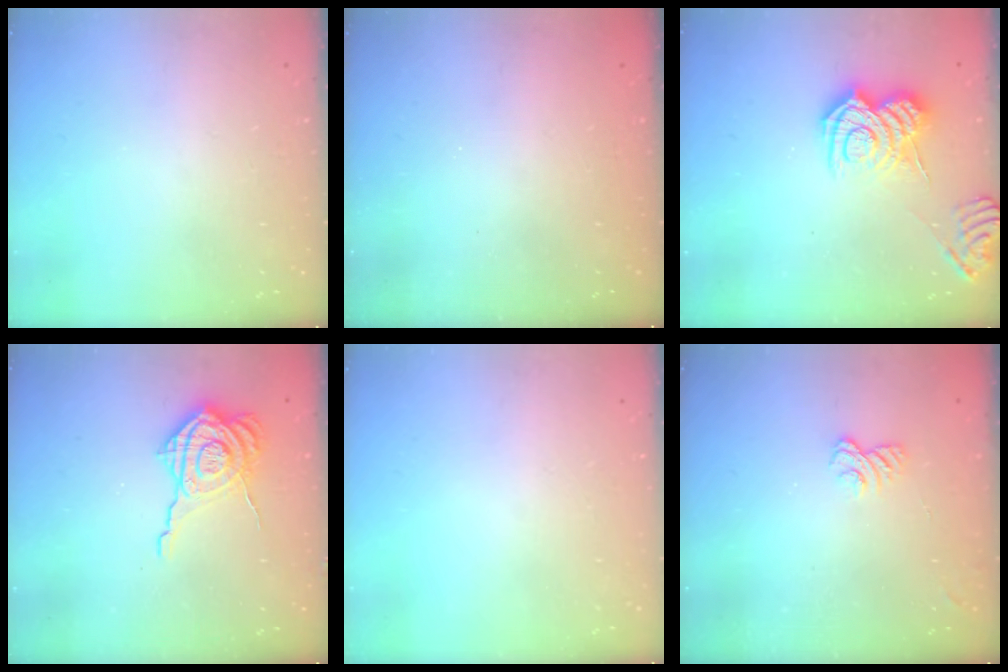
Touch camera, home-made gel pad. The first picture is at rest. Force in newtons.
{"total": 2.4, "press": 2.2, "slide": 0.8}
{"total": 8.6, "press": 8.5, "slide": 1.2}
{"total": 11.2, "press": 11.1, "slide": 1.2}
{"total": 0.0}
{"total": 2.3, "press": 1.9, "slide": 1.2}